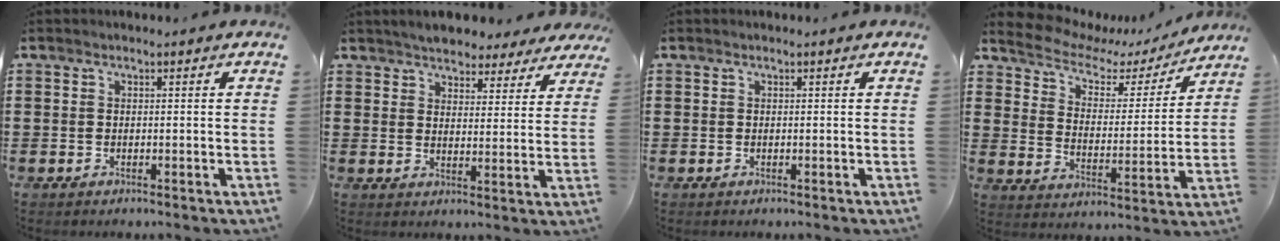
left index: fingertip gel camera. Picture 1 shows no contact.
{"total": 4.3, "force": [4.2, 0.8, 0.5], "torque": [-0.028, -0.012, 0.076]}
{"total": 0.0}
{"total": 5.4, "force": [4.7, 2.2, 1.6], "torque": [-0.061, -0.030, 0.076]}